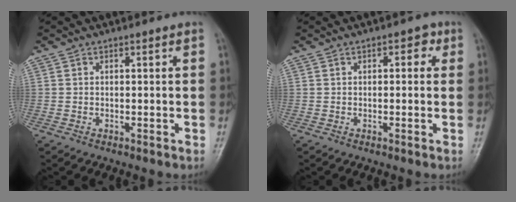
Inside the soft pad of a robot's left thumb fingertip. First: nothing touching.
{"total": 2.7, "force": [0.8, 1.6, 2.0], "torque": [-0.005, 0.005, 0.001]}